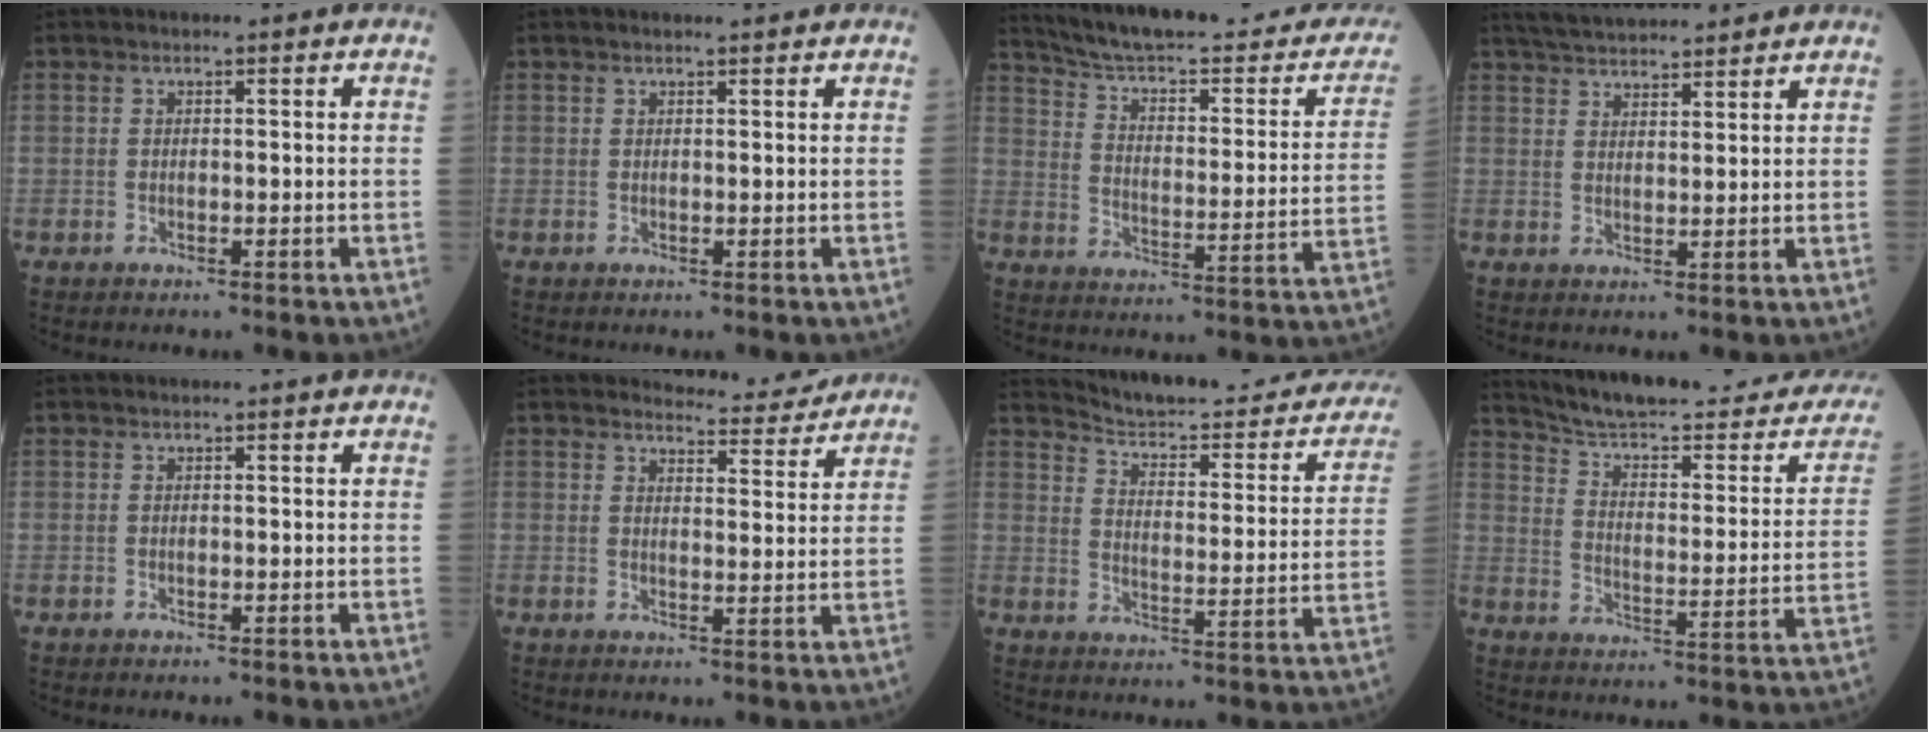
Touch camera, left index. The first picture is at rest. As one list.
[{"total": 1.7, "force": [1.6, 0.0, 0.7], "torque": [-0.009, 0.010, 0.024]}, {"total": 26.7, "force": [23.7, 4.6, 11.4], "torque": [-0.161, -0.052, 0.303]}, {"total": 10.3, "force": [9.5, 1.8, 3.6], "torque": [-0.061, 0.028, 0.150]}, {"total": 0.7, "force": [0.7, 0.0, 0.2], "torque": [-0.006, 0.009, 0.011]}, {"total": 6.2, "force": [6.2, 0.6, 0.1], "torque": [-0.011, -0.009, 0.076]}, {"total": 22.7, "force": [20.9, 3.9, 7.8], "torque": [-0.090, -0.066, 0.250]}, {"total": 26.0, "force": [24.2, 3.0, 9.0], "torque": [-0.125, -0.085, 0.312]}]